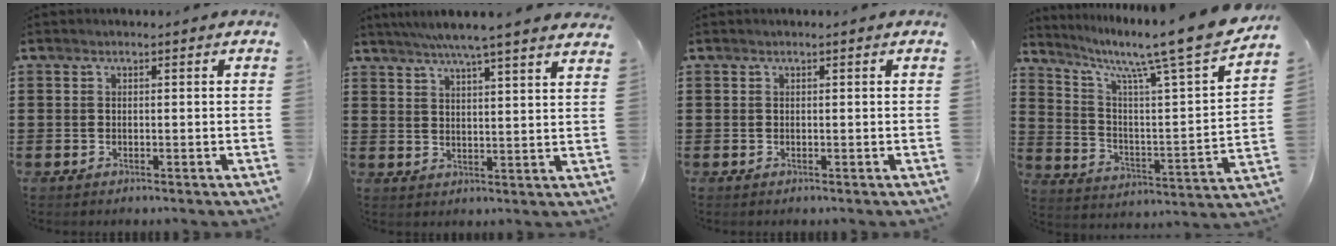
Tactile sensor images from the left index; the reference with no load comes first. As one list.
[{"total": 5.5, "force": [4.9, -0.7, 2.4], "torque": [-0.063, -0.019, 0.085]}, {"total": 0.0}, {"total": 10.6, "force": [8.9, -0.3, 5.8], "torque": [-0.123, -0.074, 0.131]}]